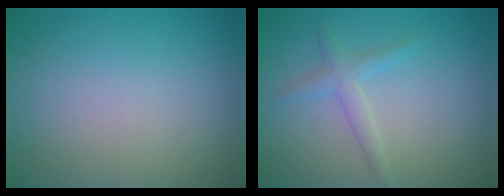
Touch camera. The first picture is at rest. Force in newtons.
{"total": 1.7, "press": 1.7, "slide": 0.1}